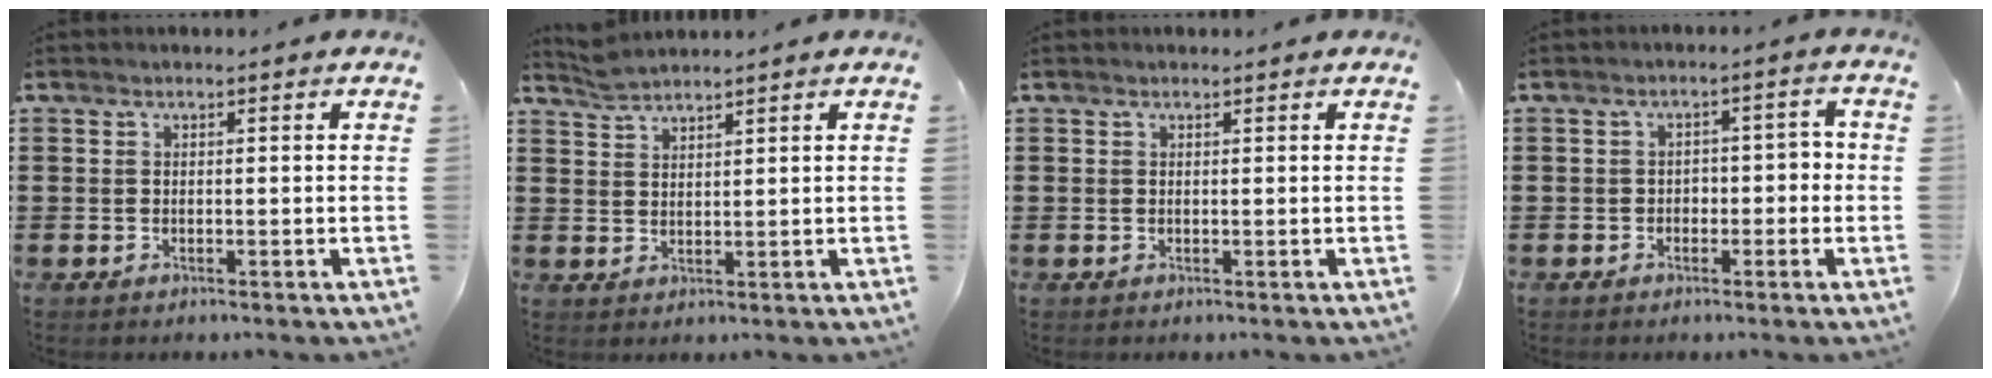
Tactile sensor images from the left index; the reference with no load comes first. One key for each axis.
{"total": 2.4, "fx": 2.3, "fy": 0.1, "fz": 0.4, "tx": -0.014, "ty": -0.001, "tz": 0.045}
{"total": 0.0}
{"total": 2.4, "fx": -1.1, "fy": 1.7, "fz": 1.1, "tx": -0.030, "ty": 0.007, "tz": -0.029}